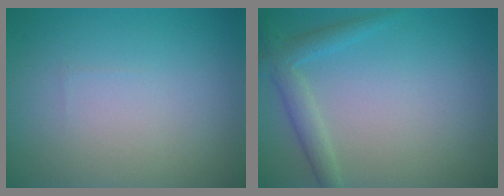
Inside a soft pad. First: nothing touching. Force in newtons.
{"total": 2.4, "press": 2.4, "slide": 0.2}